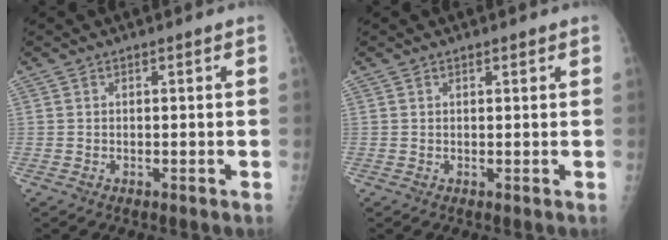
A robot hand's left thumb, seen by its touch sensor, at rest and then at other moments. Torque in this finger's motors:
{"motor_torque": [-0.27, -0.11, 0.02, -0.02, 0.03]}